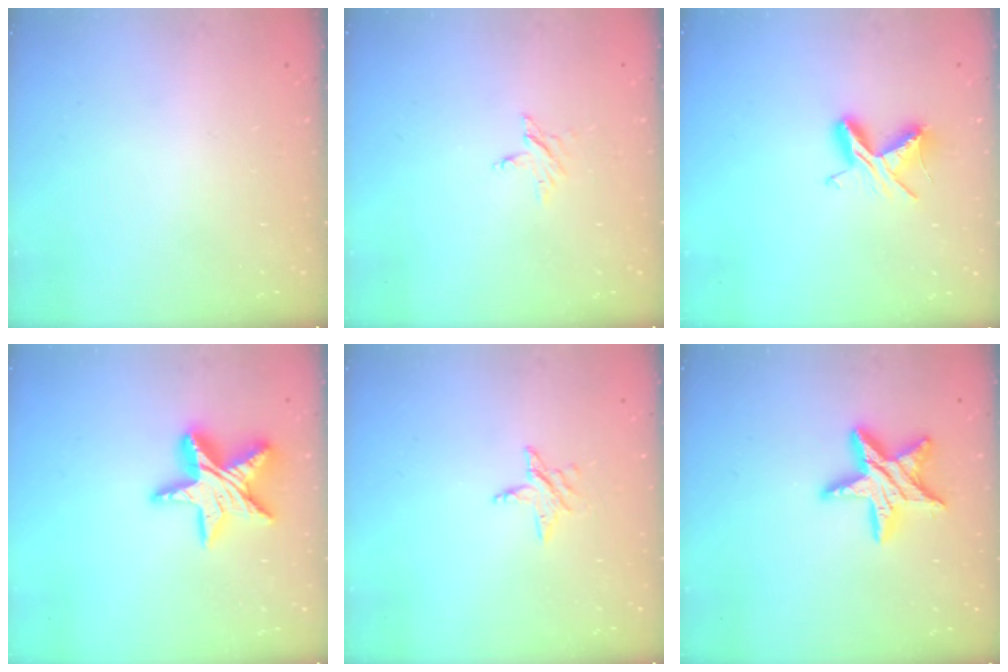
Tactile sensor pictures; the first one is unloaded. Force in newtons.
{"total": 2.4, "press": 2.4, "slide": 0.2}
{"total": 7.2, "press": 7.1, "slide": 0.7}
{"total": 14.6, "press": 14.6, "slide": 1.0}
{"total": 3.6, "press": 3.6, "slide": 0.2}
{"total": 14.4, "press": 14.3, "slide": 0.8}